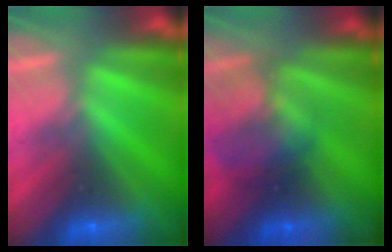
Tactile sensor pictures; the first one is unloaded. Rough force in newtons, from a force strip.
{"total": 2.3}